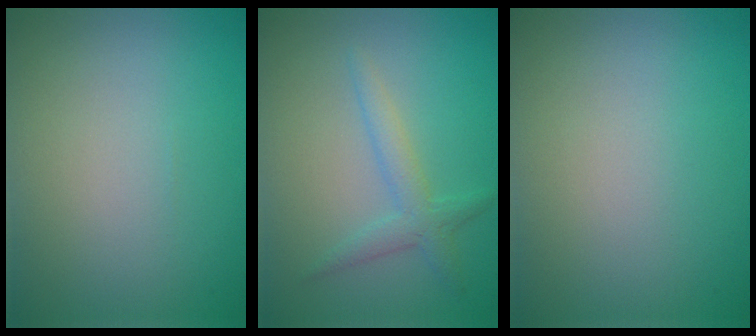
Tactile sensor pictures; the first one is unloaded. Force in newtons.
{"total": 2.2, "press": 2.2, "slide": 0.1}
{"total": 0.0}